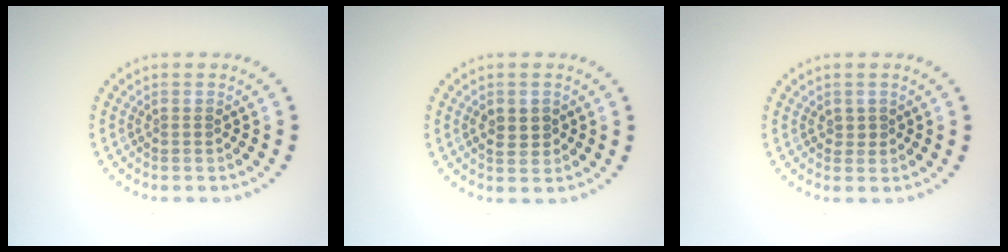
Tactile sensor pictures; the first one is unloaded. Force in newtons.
{"total": 1.8, "press": 1.8, "slide": 0.1}
{"total": 0.5, "press": 0.5, "slide": 0.2}